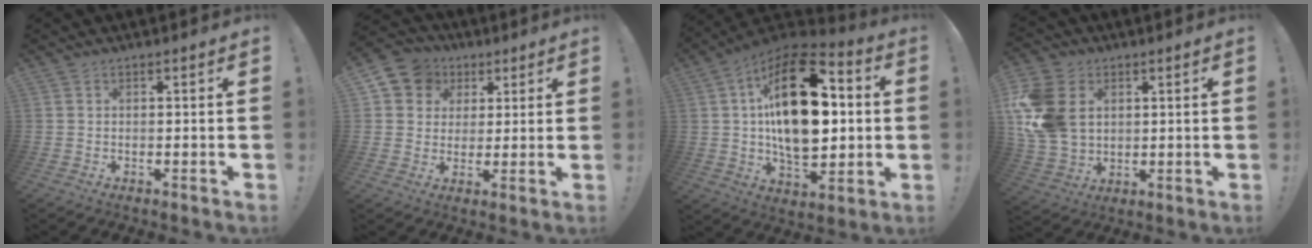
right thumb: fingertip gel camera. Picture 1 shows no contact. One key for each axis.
{"total": 9.2, "fx": 3.1, "fy": 8.3, "fz": 2.3, "tx": -0.028, "ty": -0.014, "tz": 0.064}
{"total": 26.9, "fx": 3.6, "fy": 15.2, "fz": 21.9, "tx": -0.381, "ty": -0.010, "tz": 0.062}
{"total": 17.7, "fx": 3.7, "fy": 13.5, "fz": 10.9, "tx": -0.221, "ty": -0.008, "tz": 0.074}